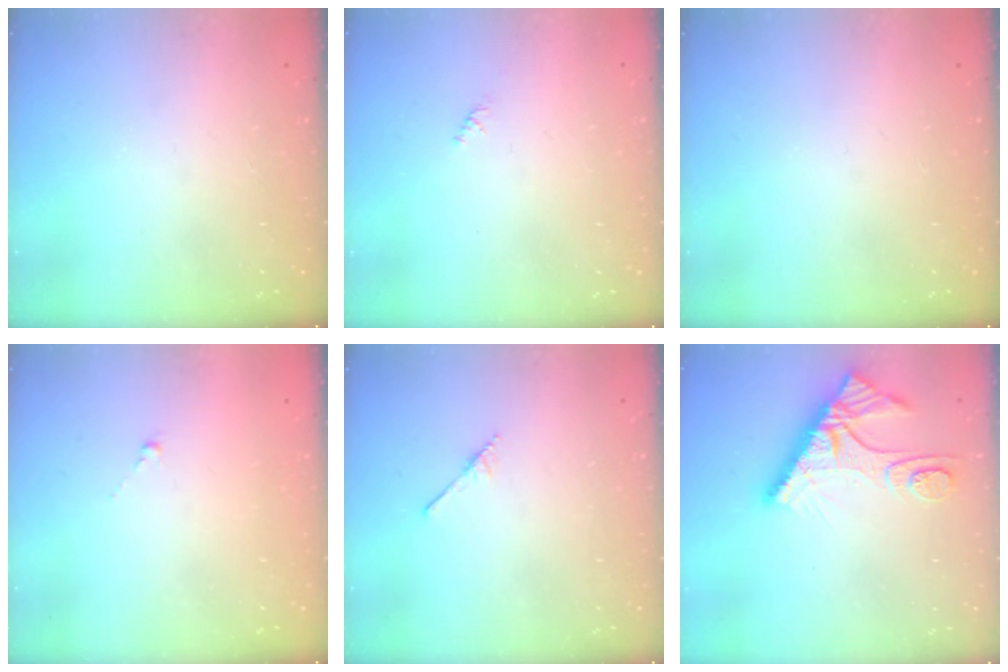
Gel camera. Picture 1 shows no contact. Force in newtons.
{"total": 0.8, "press": 0.7, "slide": 0.4}
{"total": 0.0}
{"total": 0.0}
{"total": 2.5, "press": 2.4, "slide": 0.3}
{"total": 11.8, "press": 11.7, "slide": 1.3}